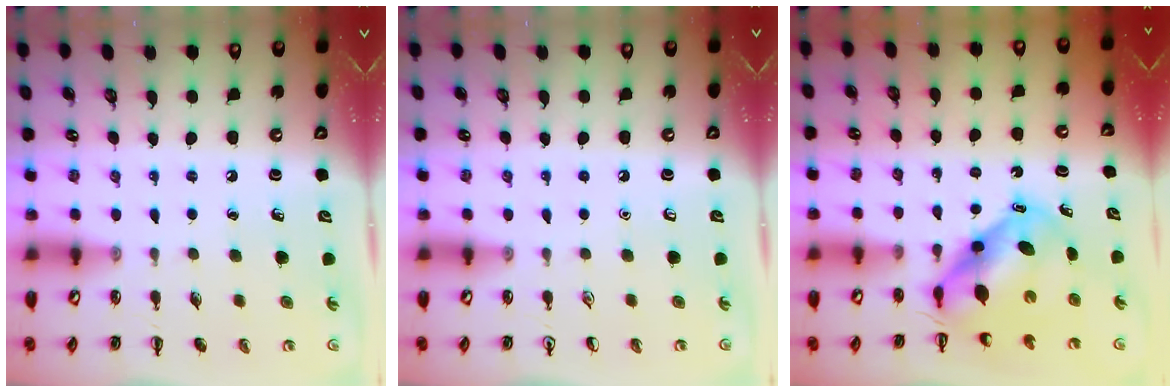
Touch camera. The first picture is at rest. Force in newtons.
{"total": 0.0}
{"total": 6.4, "press": 6.2, "slide": 1.6}